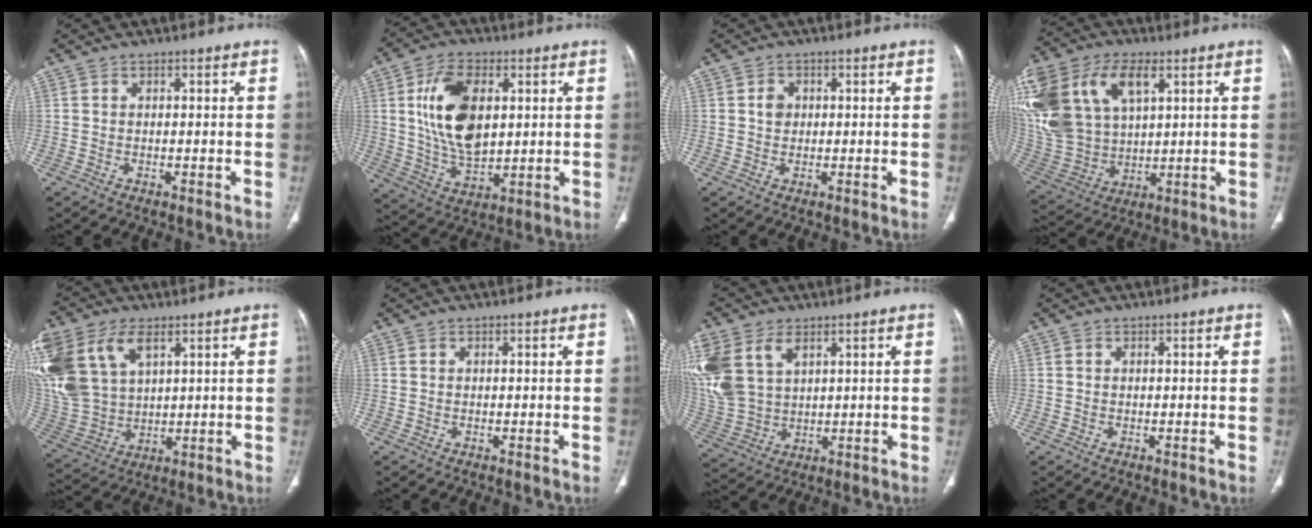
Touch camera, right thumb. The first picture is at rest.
{"total": 14.9, "force": [3.2, 8.6, 11.7], "torque": [-0.199, -0.014, 0.067]}
{"total": 2.2, "force": [0.4, 1.9, 1.1], "torque": [-0.008, 0.003, 0.006]}
{"total": 26.7, "force": [10.1, 16.7, 18.3], "torque": [-0.430, 0.020, 0.205]}
{"total": 22.1, "force": [9.5, 13.9, 14.3], "torque": [-0.351, 0.008, 0.198]}
{"total": 0.0}
{"total": 16.6, "force": [6.8, 11.1, 10.2], "torque": [-0.255, -0.004, 0.146]}
{"total": 0.0}